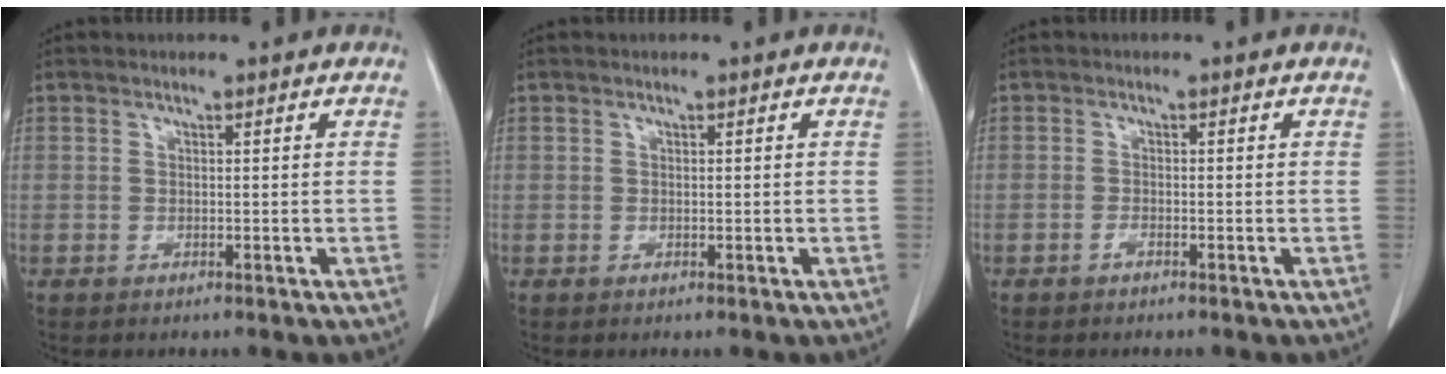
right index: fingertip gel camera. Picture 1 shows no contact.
{"total": 0.0}
{"total": 0.6, "force": [-0.5, 0.1, 0.3], "torque": [-0.006, 0.001, -0.007]}